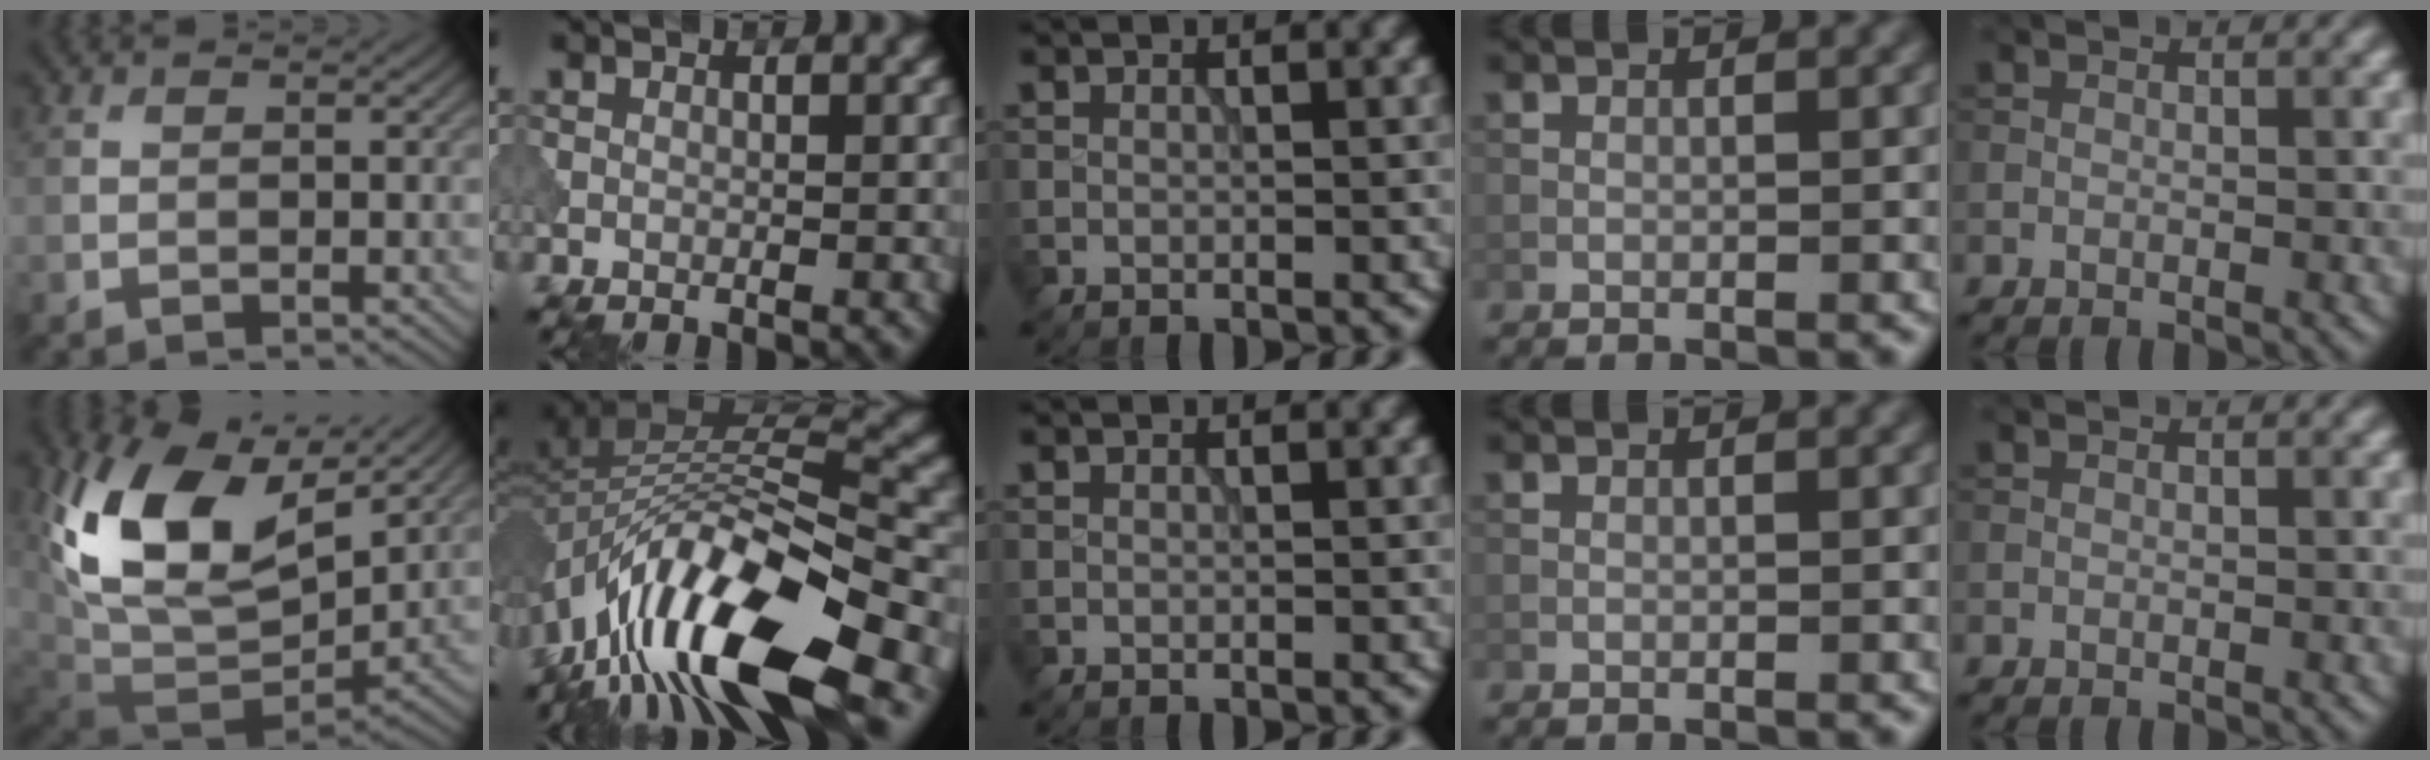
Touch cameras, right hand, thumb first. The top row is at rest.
{"thumb": {"total": 17.0, "force": [7.2, 10.1, 11.6], "torque": [-0.256, 0.012, 0.145]}, "index": {"total": 15.0, "force": [-8.4, 6.0, 10.9], "torque": [-0.197, 0.012, -0.155]}}